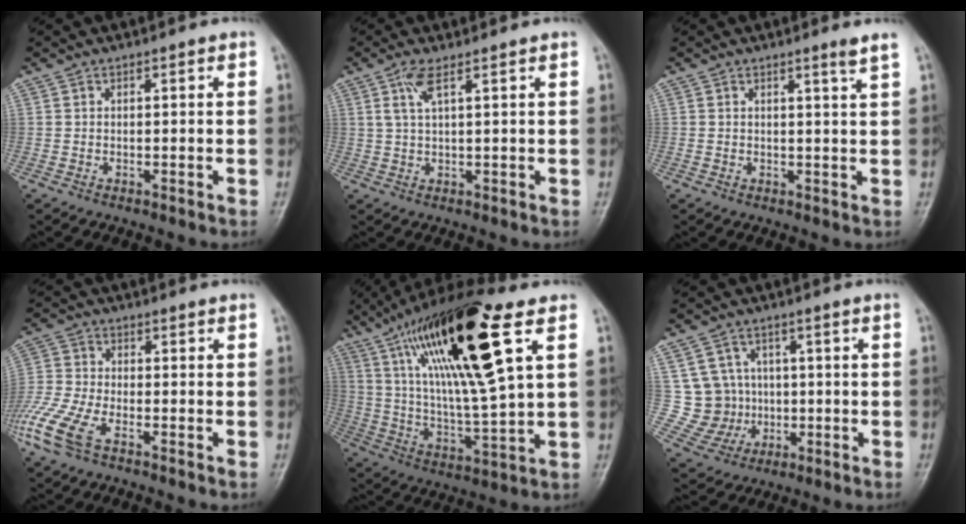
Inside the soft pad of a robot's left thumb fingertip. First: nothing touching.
{"total": 3.4, "force": [1.7, 0.4, 2.9], "torque": [-0.070, 0.000, 0.042]}
{"total": 1.8, "force": [1.3, -0.7, 1.2], "torque": [-0.019, -0.017, 0.021]}
{"total": 10.1, "force": [-5.4, 4.3, 7.3], "torque": [-0.186, 0.004, -0.110]}
{"total": 24.0, "force": [10.4, 4.9, 21.1], "torque": [-0.383, -0.023, 0.186]}
{"total": 8.5, "force": [0.8, 8.3, 1.8], "torque": [0.006, 0.006, 0.025]}